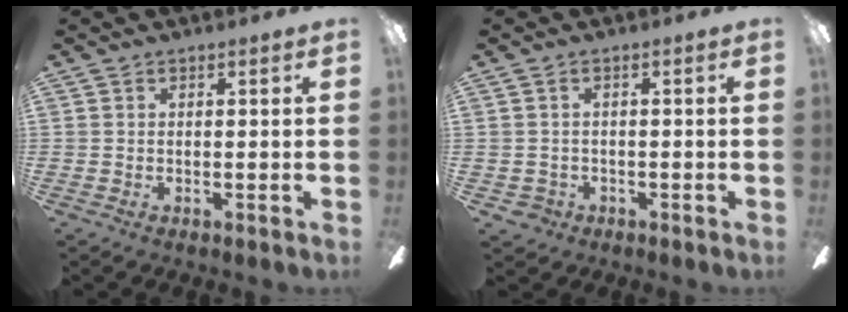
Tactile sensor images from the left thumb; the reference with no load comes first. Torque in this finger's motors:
{"motor_torque": [-0.19, 0.14, -0.25, 0.17, -0.01]}